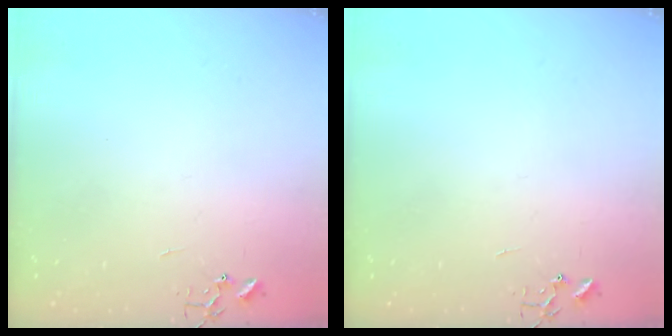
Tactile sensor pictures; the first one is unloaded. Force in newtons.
{"total": 0.0}